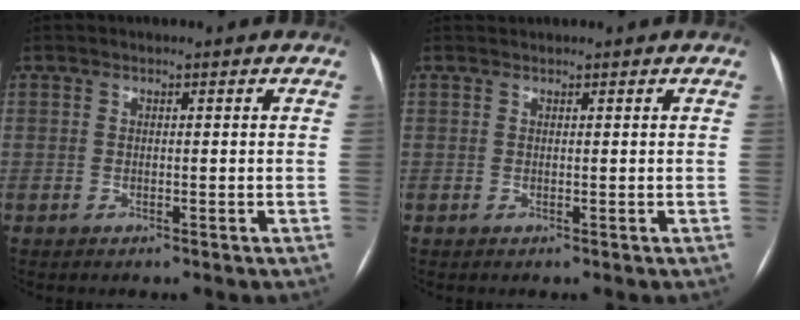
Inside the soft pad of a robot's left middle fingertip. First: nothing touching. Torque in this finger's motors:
{"motor_torque": [0.00, 0.02, 0.00, 0.00]}